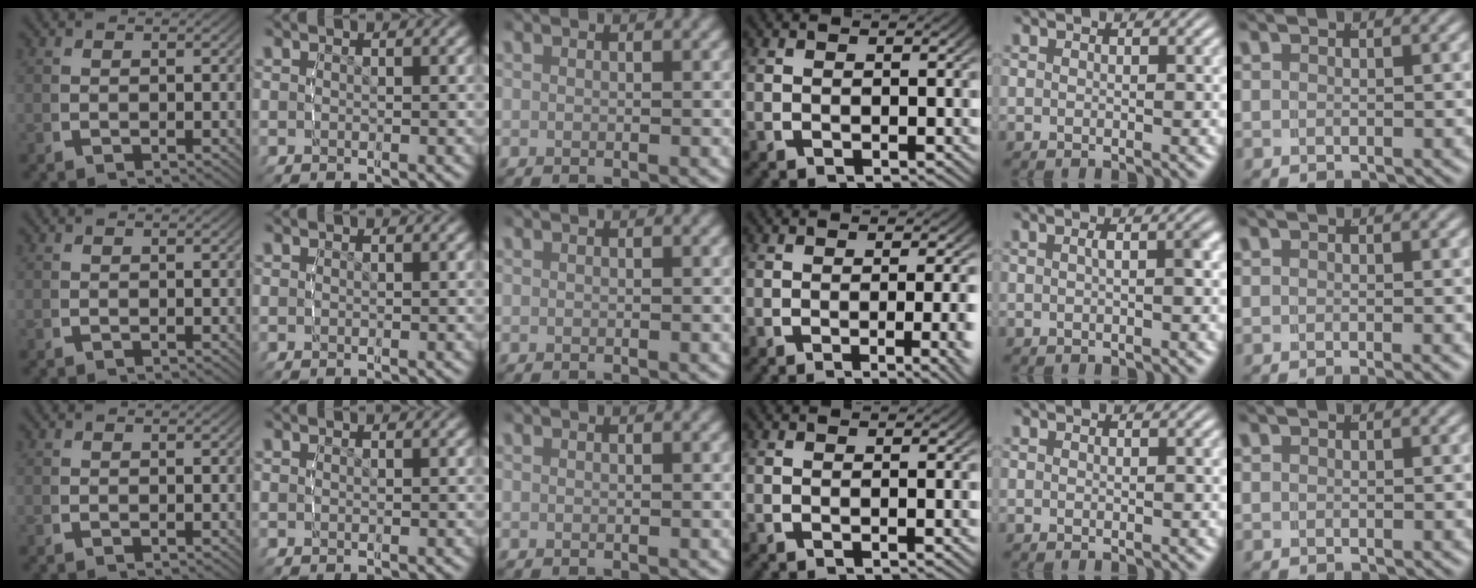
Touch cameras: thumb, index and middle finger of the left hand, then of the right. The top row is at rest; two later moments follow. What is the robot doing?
{"motion": "lift_and_place", "object": "condiment"}